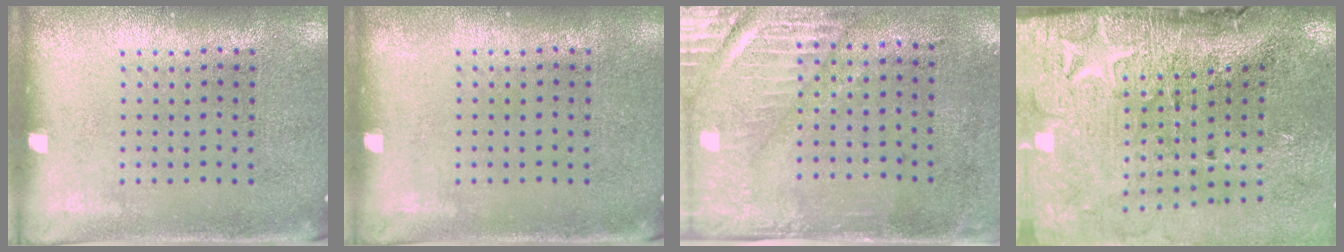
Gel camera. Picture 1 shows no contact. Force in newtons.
{"total": 0.0}
{"total": 2.9, "press": 2.4, "slide": 1.6}
{"total": 4.9, "press": 3.8, "slide": 3.1}